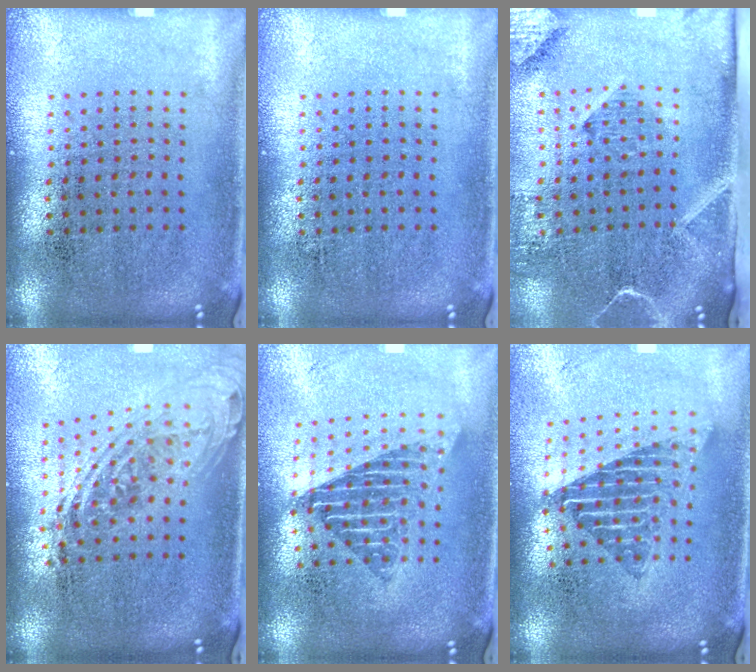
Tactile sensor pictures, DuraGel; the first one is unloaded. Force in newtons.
{"total": 0.0}
{"total": 2.8, "press": 2.1, "slide": 1.9}
{"total": 2.1, "press": 1.6, "slide": 1.4}
{"total": 1.7, "press": 1.3, "slide": 1.0}
{"total": 1.7, "press": 1.3, "slide": 1.1}